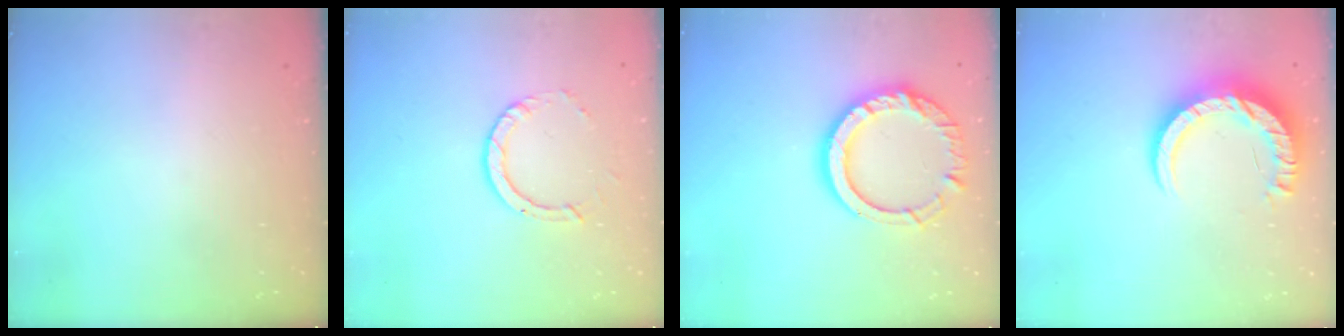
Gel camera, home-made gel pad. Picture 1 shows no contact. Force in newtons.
{"total": 4.7, "press": 4.7, "slide": 0.4}
{"total": 15.6, "press": 15.5, "slide": 1.4}
{"total": 11.9, "press": 11.8, "slide": 0.9}